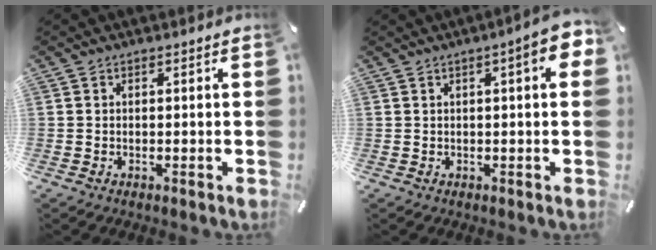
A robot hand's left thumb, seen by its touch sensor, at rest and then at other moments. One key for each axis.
{"total": 6.9, "fx": 2.3, "fy": 1.7, "fz": 6.3, "tx": -0.086, "ty": -0.007, "tz": 0.033}